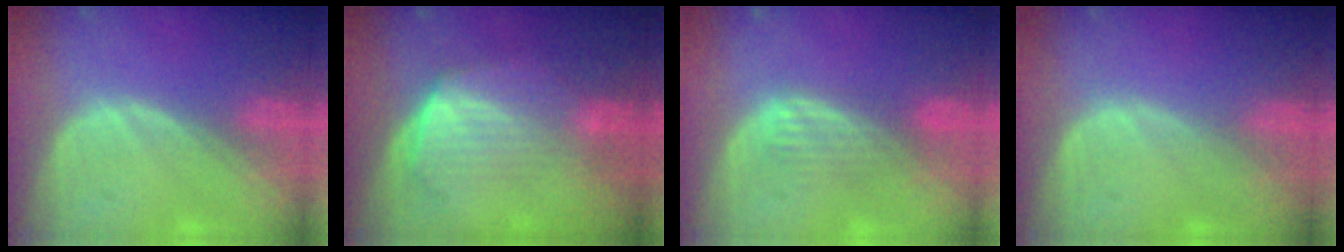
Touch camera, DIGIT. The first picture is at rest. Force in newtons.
{"total": 7.2, "press": 6.5, "slide": 3.0}
{"total": 4.0, "press": 3.5, "slide": 2.1}
{"total": 0.0}